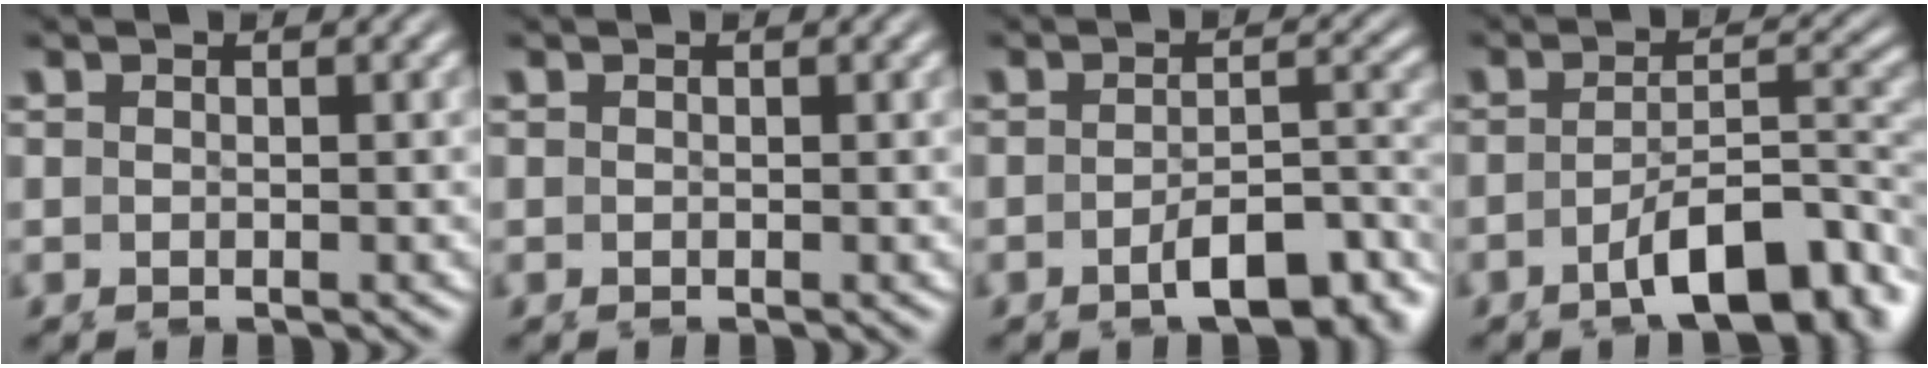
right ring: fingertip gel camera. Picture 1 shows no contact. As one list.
[{"total": 0.0}, {"total": 5.6, "force": [-3.5, 1.6, 4.0], "torque": [-0.032, -0.014, -0.045]}, {"total": 6.5, "force": [-3.5, 2.2, 5.1], "torque": [-0.052, -0.023, -0.038]}]